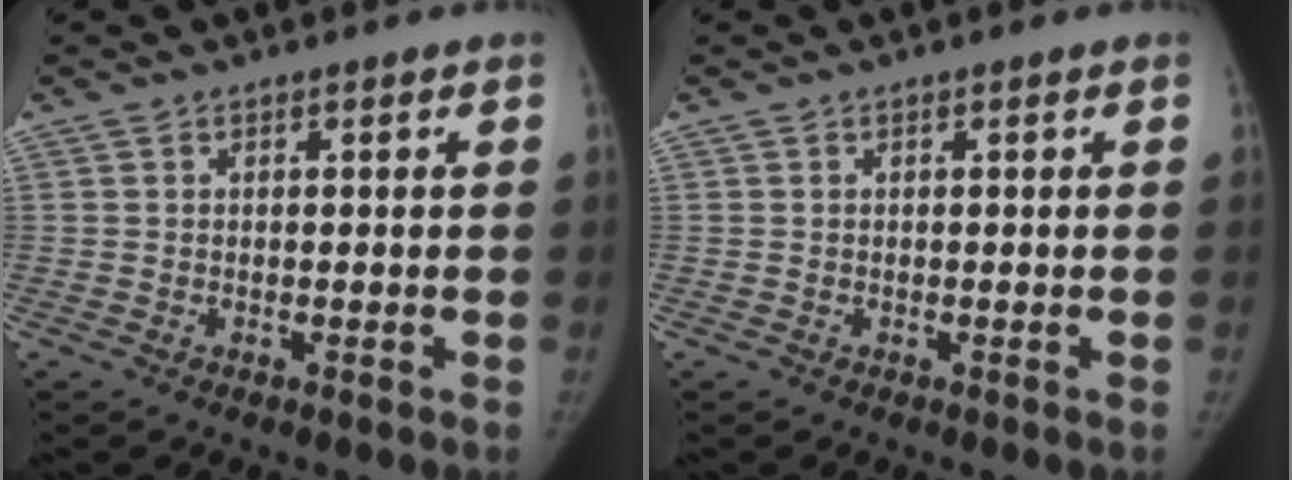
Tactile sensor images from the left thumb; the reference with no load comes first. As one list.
[{"total": 0.0}]